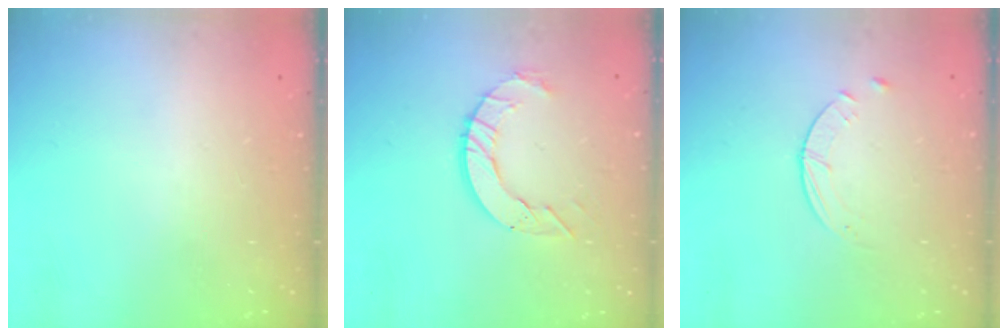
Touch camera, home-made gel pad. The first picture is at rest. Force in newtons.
{"total": 9.0, "press": 8.9, "slide": 0.8}
{"total": 2.6, "press": 2.5, "slide": 0.3}